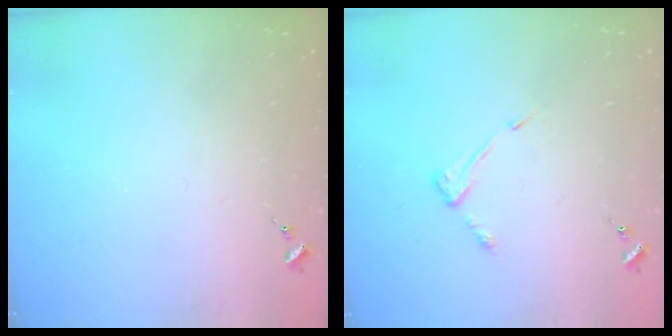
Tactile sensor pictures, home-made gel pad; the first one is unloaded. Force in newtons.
{"total": 5.2, "press": 5.1, "slide": 0.6}